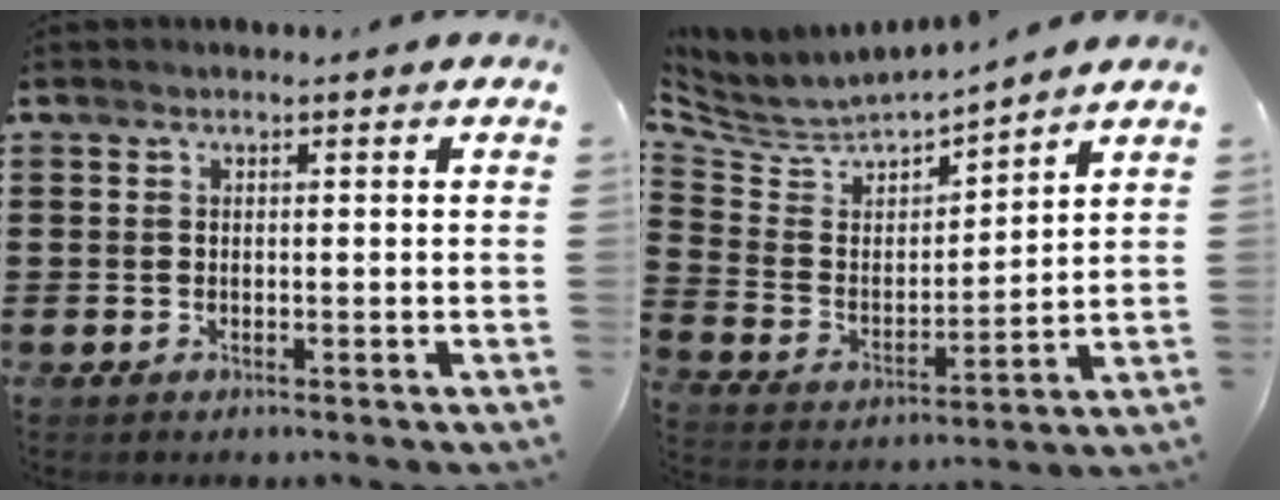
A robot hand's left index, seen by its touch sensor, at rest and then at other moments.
{"total": 4.2, "force": [3.9, 1.6, 0.3], "torque": [-0.039, -0.033, 0.059]}